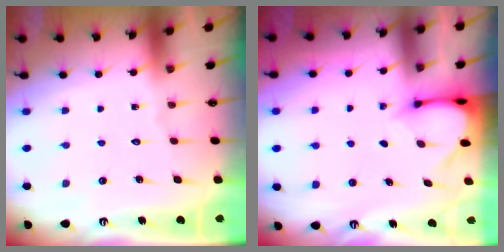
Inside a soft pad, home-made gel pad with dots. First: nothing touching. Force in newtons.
{"total": 3.3, "press": 3.2, "slide": 0.3}